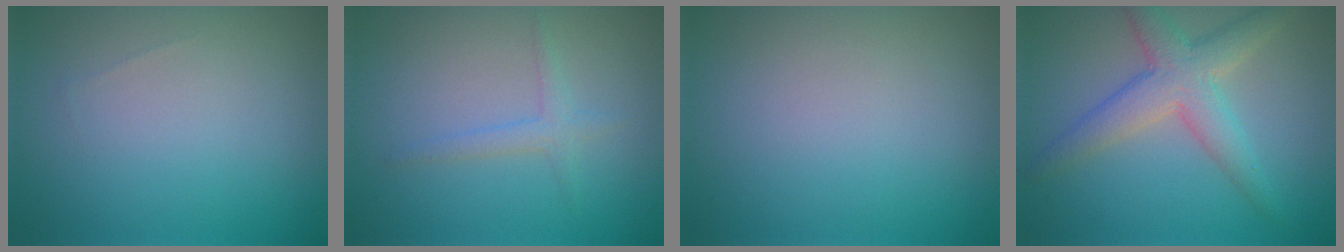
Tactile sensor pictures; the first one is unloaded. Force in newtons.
{"total": 1.4, "press": 1.4, "slide": 0.1}
{"total": 0.0}
{"total": 4.7, "press": 4.7, "slide": 0.2}